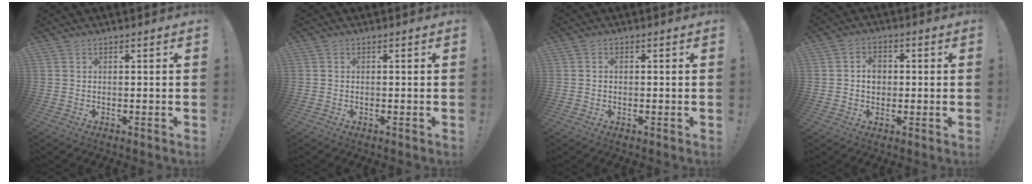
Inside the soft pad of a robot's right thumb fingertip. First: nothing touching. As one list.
[{"total": 0.0}, {"total": 0.7, "force": [-0.2, 0.7, 0.0], "torque": [0.000, 0.003, -0.005]}, {"total": 5.3, "force": [0.4, 4.5, 2.7], "torque": [-0.024, 0.000, 0.002]}]